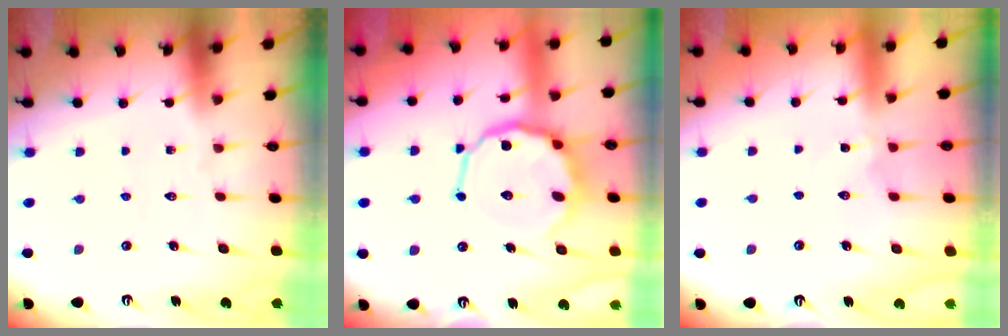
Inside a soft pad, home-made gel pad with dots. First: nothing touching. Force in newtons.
{"total": 12.4, "press": 12.1, "slide": 2.6}
{"total": 1.8, "press": 1.7, "slide": 0.3}